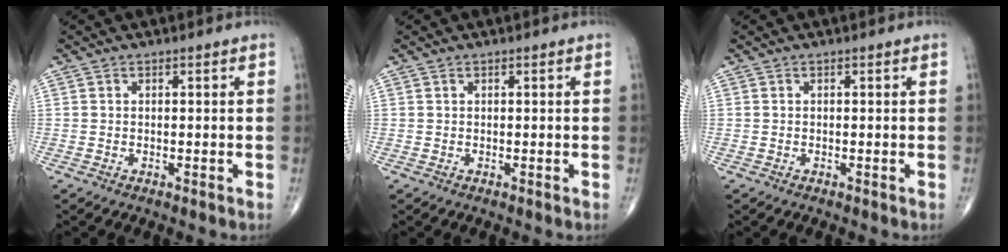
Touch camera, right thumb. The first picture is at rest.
{"total": 0.0}
{"total": 0.0}